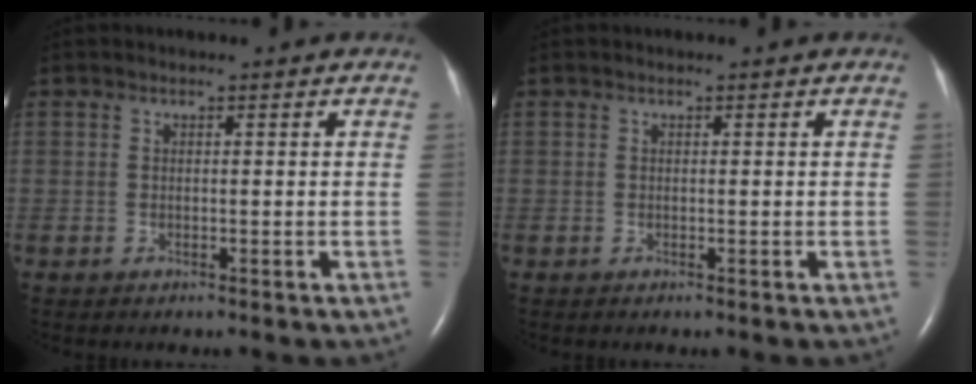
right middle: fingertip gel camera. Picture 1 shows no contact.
{"total": 0.0}